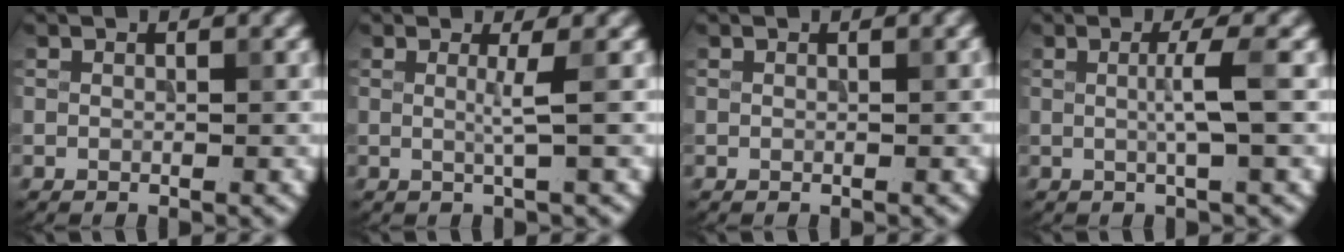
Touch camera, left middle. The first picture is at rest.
{"total": 1.7, "force": [0.1, 0.3, 1.7], "torque": [-0.029, -0.002, -0.005]}
{"total": 0.0}
{"total": 2.6, "force": [0.1, 0.3, 2.6], "torque": [-0.048, 0.001, -0.003]}